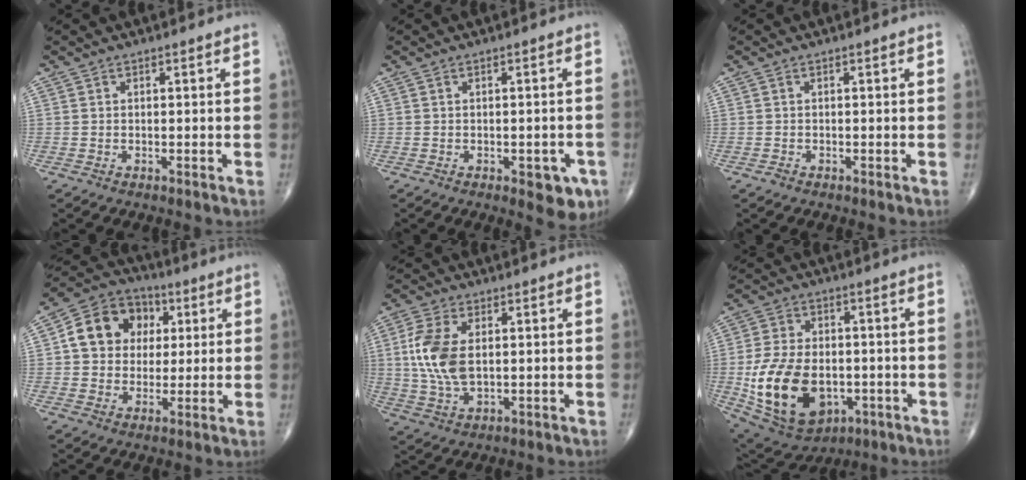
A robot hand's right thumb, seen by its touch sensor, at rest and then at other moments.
{"total": 5.6, "force": [-2.4, 2.7, 4.3], "torque": [-0.026, 0.004, -0.023]}
{"total": 0.6, "force": [-0.4, 0.4, 0.2], "torque": [0.000, 0.000, -0.009]}
{"total": 13.0, "force": [2.6, 11.0, 6.6], "torque": [-0.079, 0.011, 0.035]}
{"total": 10.7, "force": [1.3, 5.9, 8.8], "torque": [-0.192, -0.004, 0.028]}
{"total": 19.5, "force": [-4.1, 12.8, 14.2], "torque": [-0.251, 0.002, -0.045]}